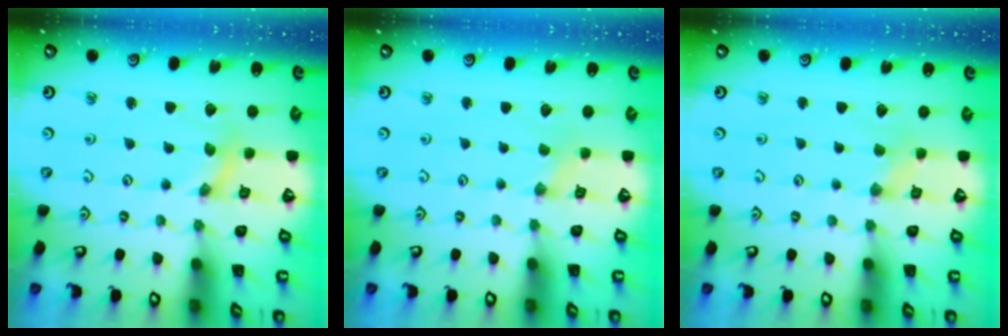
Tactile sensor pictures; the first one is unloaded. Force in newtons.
{"total": 0.0}
{"total": 2.6, "press": 2.5, "slide": 0.5}